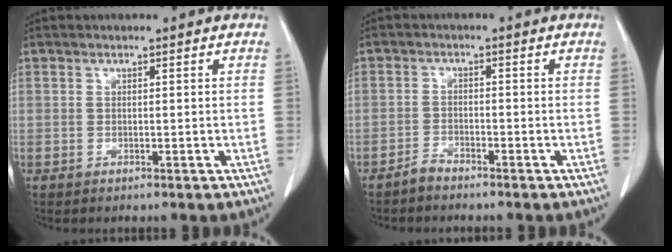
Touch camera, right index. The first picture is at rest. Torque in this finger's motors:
{"motor_torque": [-0.07, -0.16, 0.01, 0.02]}